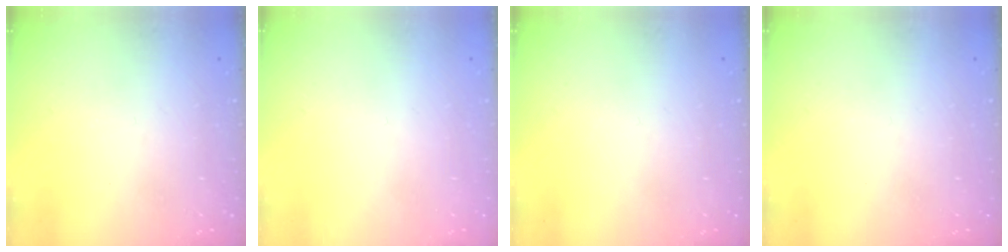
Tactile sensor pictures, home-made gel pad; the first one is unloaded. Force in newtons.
{"total": 1.7, "press": 1.7, "slide": 0.1}
{"total": 0.0}
{"total": 0.0}